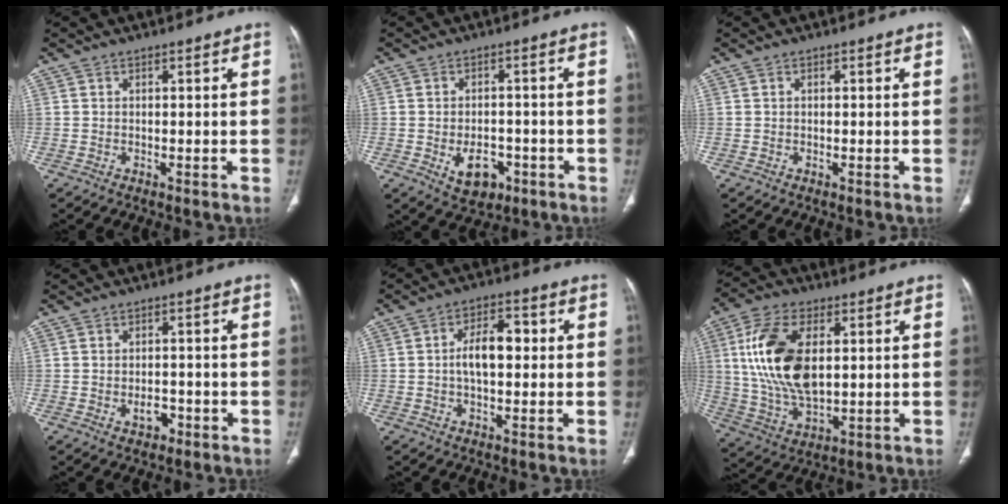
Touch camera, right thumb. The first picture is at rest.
{"total": 6.8, "force": [-2.5, 4.6, 4.3], "torque": [-0.045, 0.012, -0.029]}
{"total": 0.0}
{"total": 2.7, "force": [-1.0, 1.9, 1.7], "torque": [-0.016, 0.007, -0.010]}
{"total": 7.9, "force": [0.4, 4.2, 6.6], "torque": [-0.105, 0.019, 0.001]}
{"total": 17.4, "force": [3.2, 9.2, 14.5], "torque": [-0.284, -0.007, 0.066]}